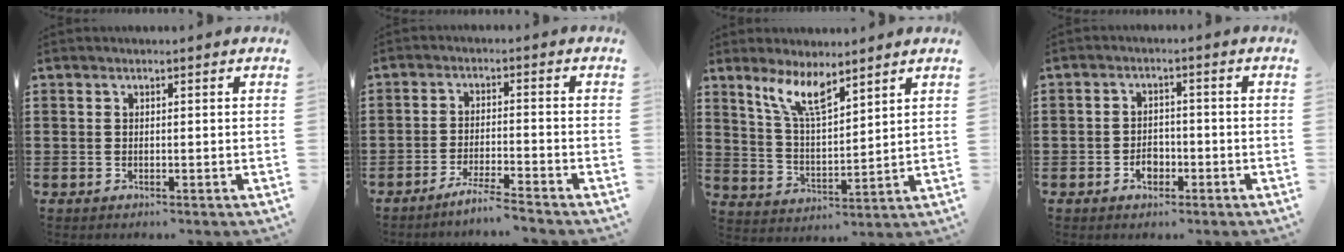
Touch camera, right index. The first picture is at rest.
{"total": 3.9, "force": [-3.5, -0.5, 1.5], "torque": [-0.032, -0.007, -0.069]}
{"total": 8.0, "force": [5.8, 1.8, 5.1], "torque": [-0.117, -0.013, 0.105]}
{"total": 3.0, "force": [-1.4, 2.2, 1.5], "torque": [-0.023, -0.001, -0.029]}